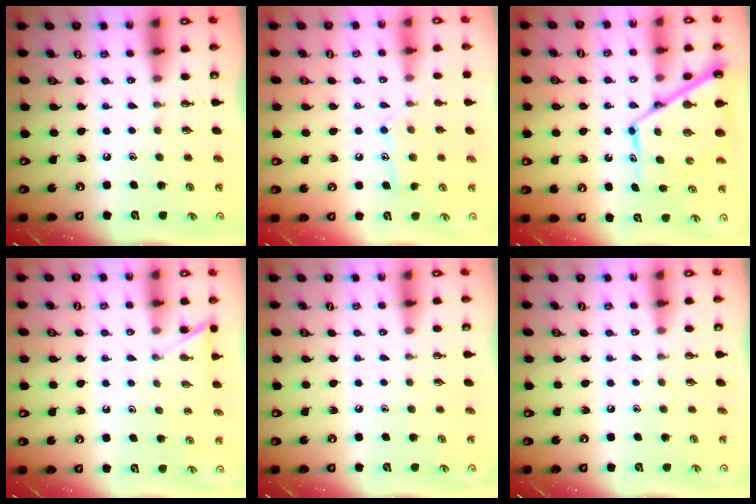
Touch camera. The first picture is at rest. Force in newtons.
{"total": 10.3, "press": 10.3, "slide": 0.5}
{"total": 13.9, "press": 13.8, "slide": 1.4}
{"total": 4.1, "press": 4.1, "slide": 0.4}
{"total": 0.0}
{"total": 0.0}